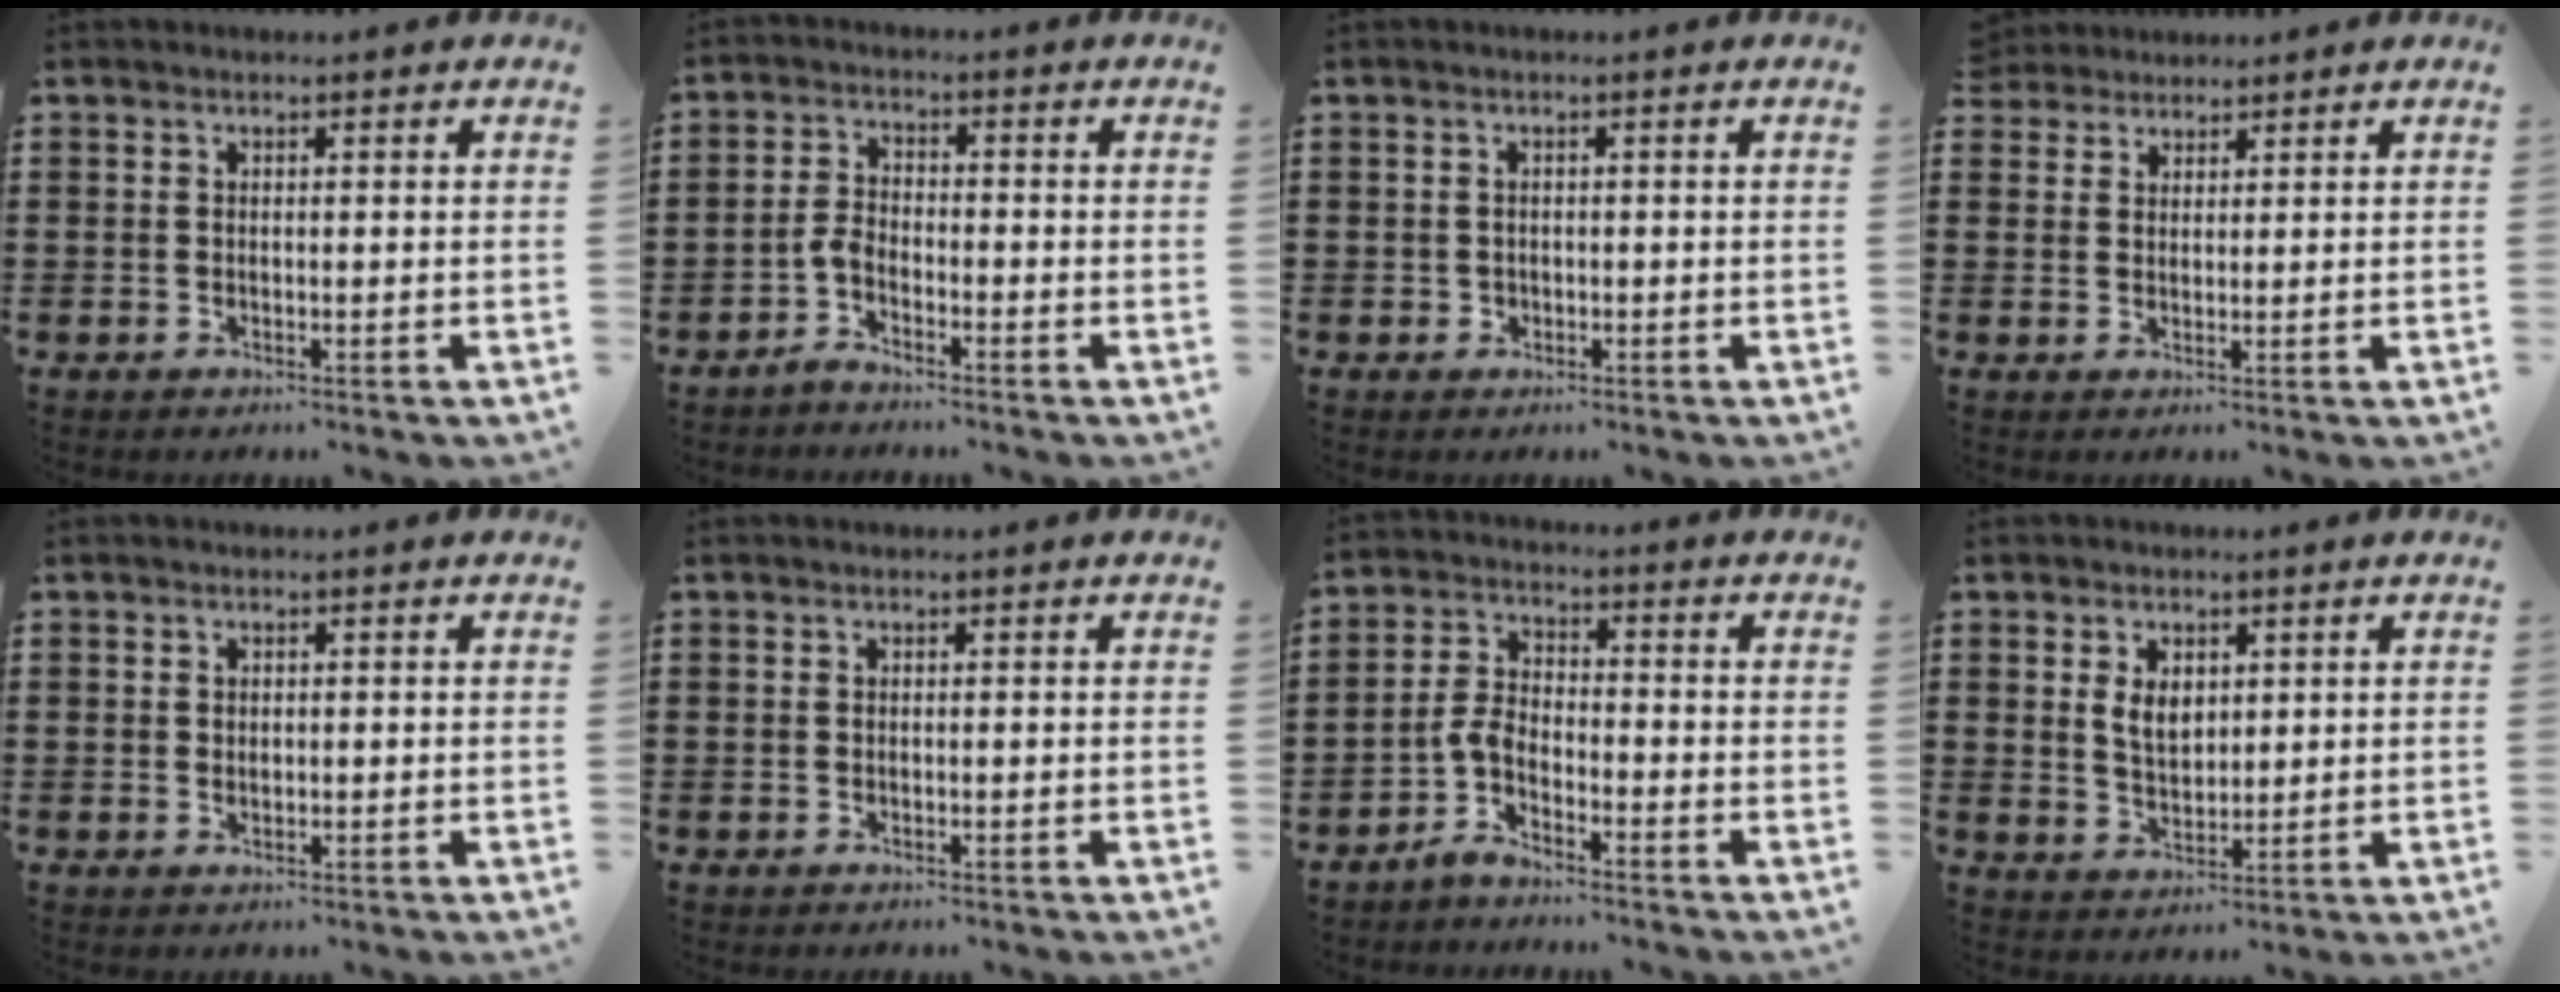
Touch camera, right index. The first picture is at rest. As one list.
[{"total": 3.0, "force": [-2.3, 1.1, 1.5], "torque": [-0.038, 0.007, -0.049]}, {"total": 0.9, "force": [-0.2, 0.8, 0.2], "torque": [-0.006, 0.004, -0.005]}, {"total": 2.1, "force": [1.9, 0.7, -0.4], "torque": [0.000, 0.007, 0.040]}, {"total": 0.8, "force": [0.4, 0.6, 0.2], "torque": [-0.005, 0.005, 0.007]}, {"total": 0.0}, {"total": 4.2, "force": [-3.1, 1.7, 2.3], "torque": [-0.066, 0.004, -0.066]}, {"total": 4.0, "force": [1.4, 2.6, 2.6], "torque": [-0.051, 0.007, 0.024]}]